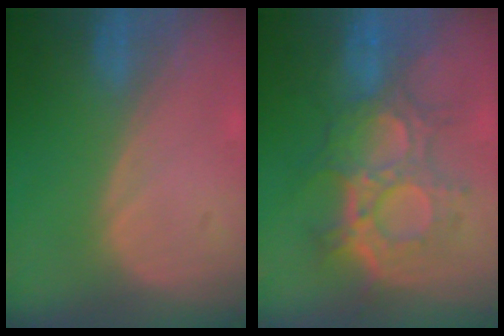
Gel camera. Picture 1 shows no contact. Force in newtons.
{"total": 9.4, "press": 9.4, "slide": 1.1}